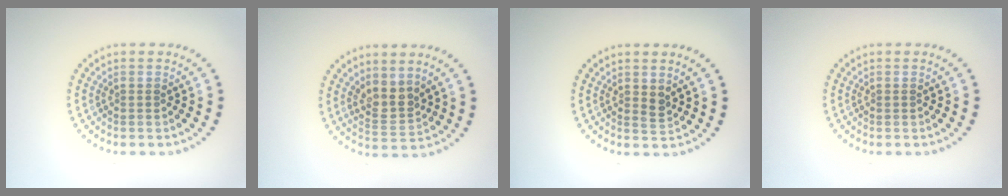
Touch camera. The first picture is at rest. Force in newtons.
{"total": 2.5, "press": 2.0, "slide": 1.6}
{"total": 1.1, "press": 1.0, "slide": 0.4}
{"total": 0.0}